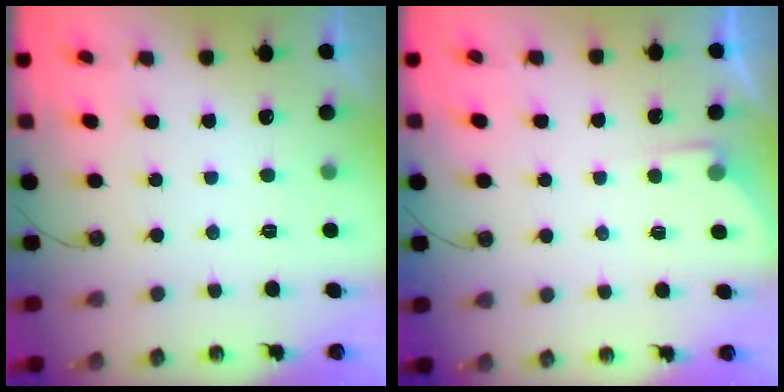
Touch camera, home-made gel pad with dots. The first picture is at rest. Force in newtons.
{"total": 3.9, "press": 3.9, "slide": 0.5}